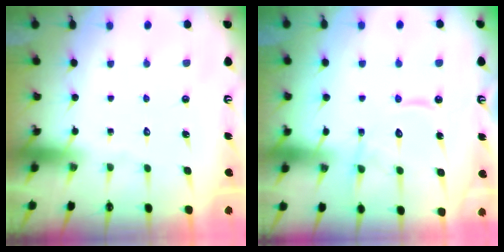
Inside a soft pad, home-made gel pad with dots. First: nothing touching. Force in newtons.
{"total": 11.9, "press": 11.9, "slide": 1.2}